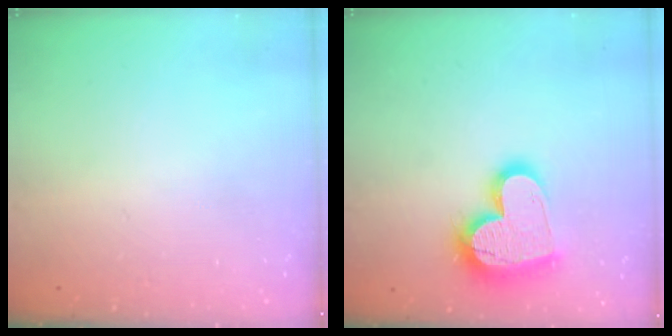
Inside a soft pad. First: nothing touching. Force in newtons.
{"total": 18.1, "press": 18.0, "slide": 1.5}